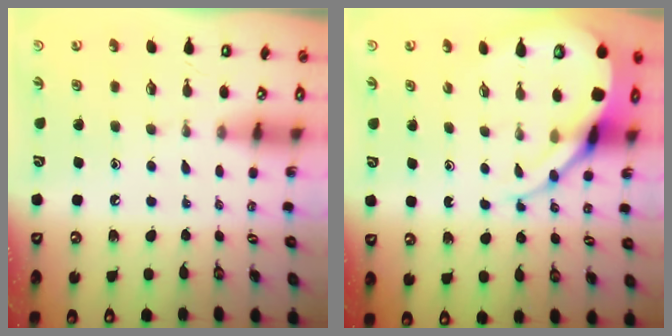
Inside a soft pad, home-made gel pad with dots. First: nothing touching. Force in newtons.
{"total": 9.9, "press": 9.8, "slide": 0.9}